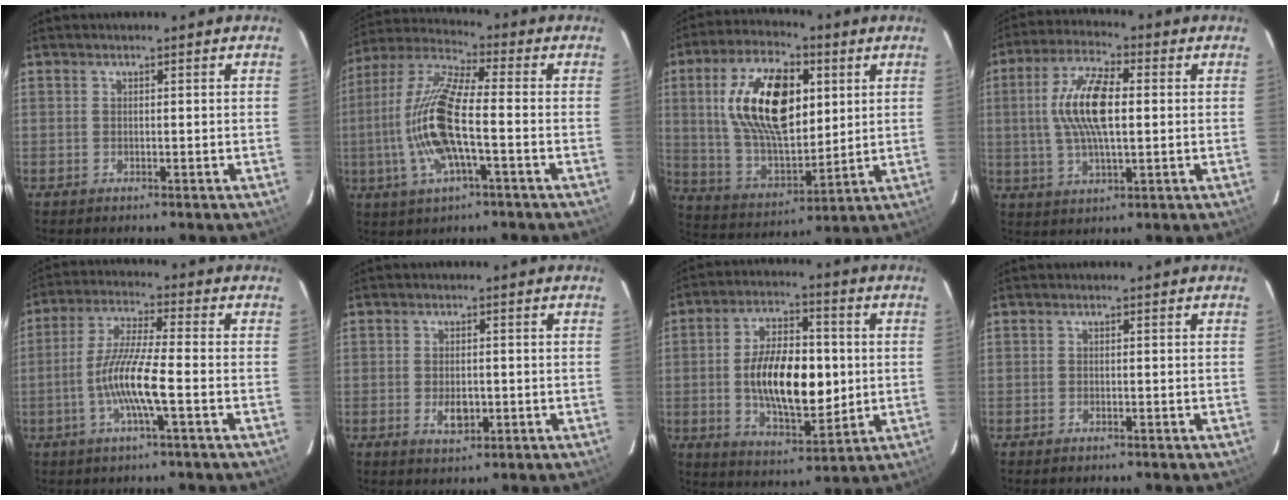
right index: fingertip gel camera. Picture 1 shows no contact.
{"total": 15.6, "force": [-3.0, 3.8, 14.8], "torque": [-0.304, -0.002, -0.063]}
{"total": 21.1, "force": [5.6, 10.9, 17.2], "torque": [-0.328, 0.019, 0.113]}
{"total": 12.2, "force": [1.2, 4.4, 11.4], "torque": [-0.225, 0.013, 0.019]}
{"total": 10.0, "force": [-3.1, 0.3, 9.6], "torque": [-0.197, 0.001, -0.060]}
{"total": 4.1, "force": [-1.0, 2.5, 3.2], "torque": [-0.056, -0.005, -0.012]}
{"total": 16.4, "force": [-0.4, 7.9, 14.4], "torque": [-0.253, 0.007, 0.003]}
{"total": 0.8, "force": [-0.6, 0.4, 0.3], "torque": [-0.007, 0.000, -0.012]}